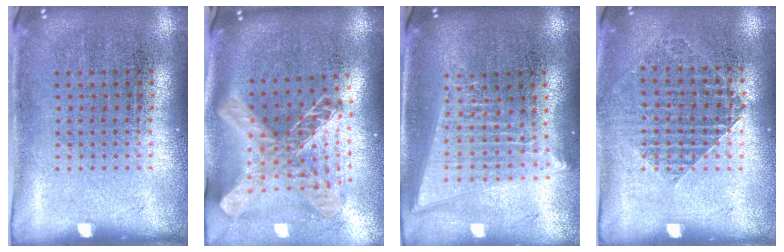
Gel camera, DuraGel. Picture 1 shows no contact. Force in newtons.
{"total": 2.3, "press": 1.7, "slide": 1.5}
{"total": 1.8, "press": 1.6, "slide": 0.9}
{"total": 1.2, "press": 1.2, "slide": 0.4}